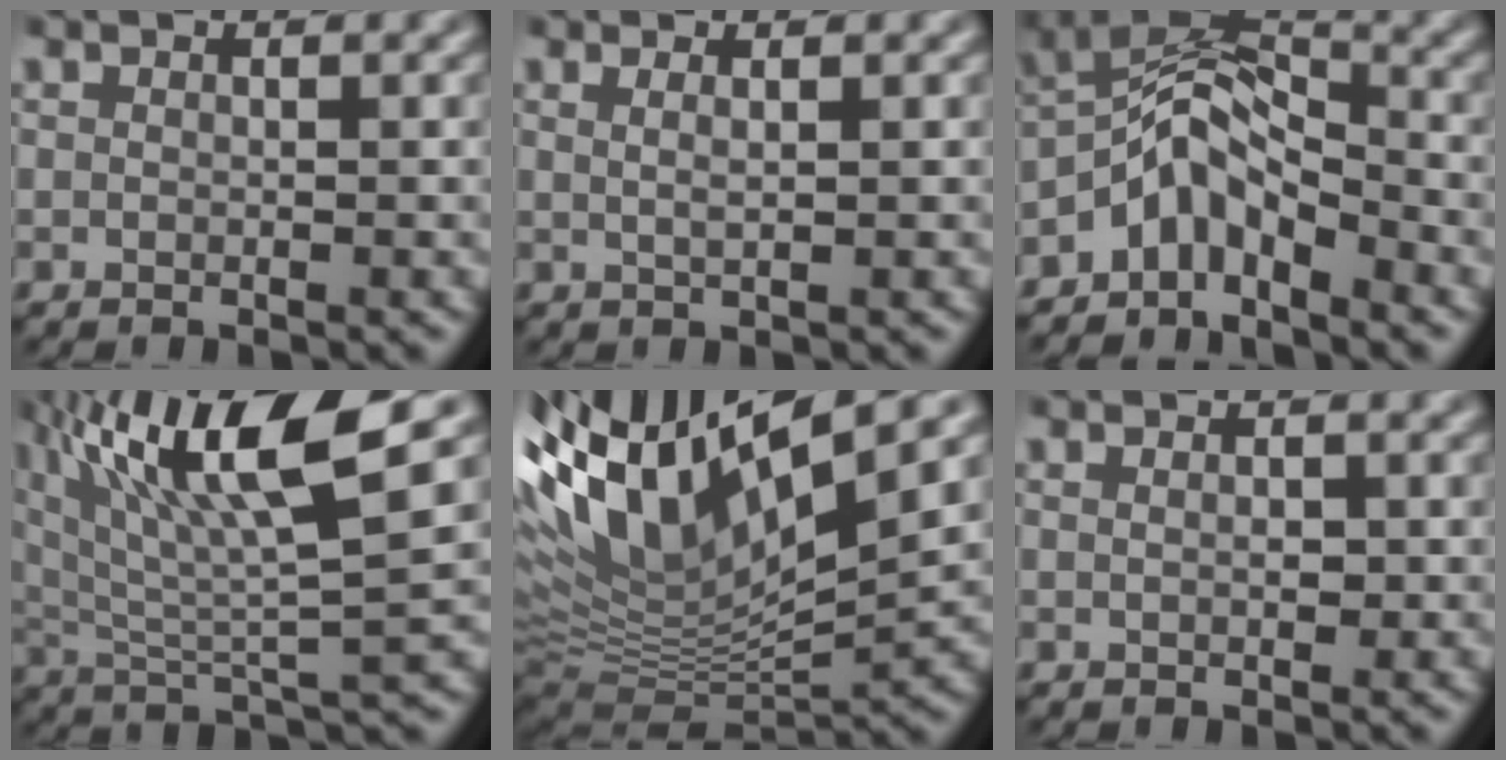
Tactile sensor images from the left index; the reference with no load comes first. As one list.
[{"total": 1.3, "force": [0.5, 0.5, 1.1], "torque": [-0.012, -0.002, 0.003]}, {"total": 5.1, "force": [-3.2, 2.3, 3.2], "torque": [-0.046, 0.012, -0.069]}, {"total": 12.1, "force": [6.1, 2.4, 10.2], "torque": [-0.177, 0.012, 0.110]}, {"total": 14.2, "force": [6.9, 4.3, 11.7], "torque": [-0.223, 0.020, 0.127]}, {"total": 0.7, "force": [0.2, 0.3, 0.6], "torque": [-0.010, 0.001, 0.004]}]